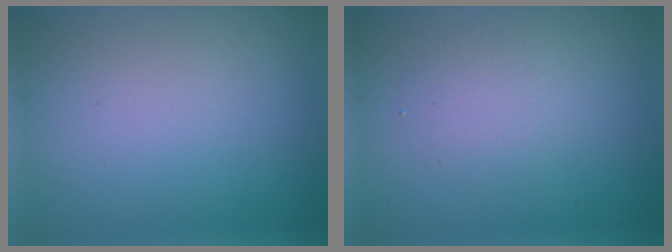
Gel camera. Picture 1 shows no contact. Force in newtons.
{"total": 2.2, "press": 2.2, "slide": 0.1}